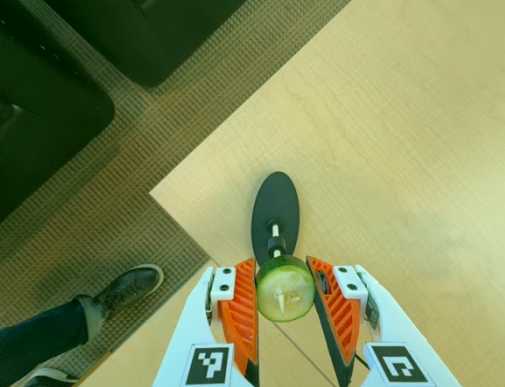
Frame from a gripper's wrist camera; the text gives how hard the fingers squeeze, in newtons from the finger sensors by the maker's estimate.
{"total": 11.2, "left": 10.1, "right": 12.2}